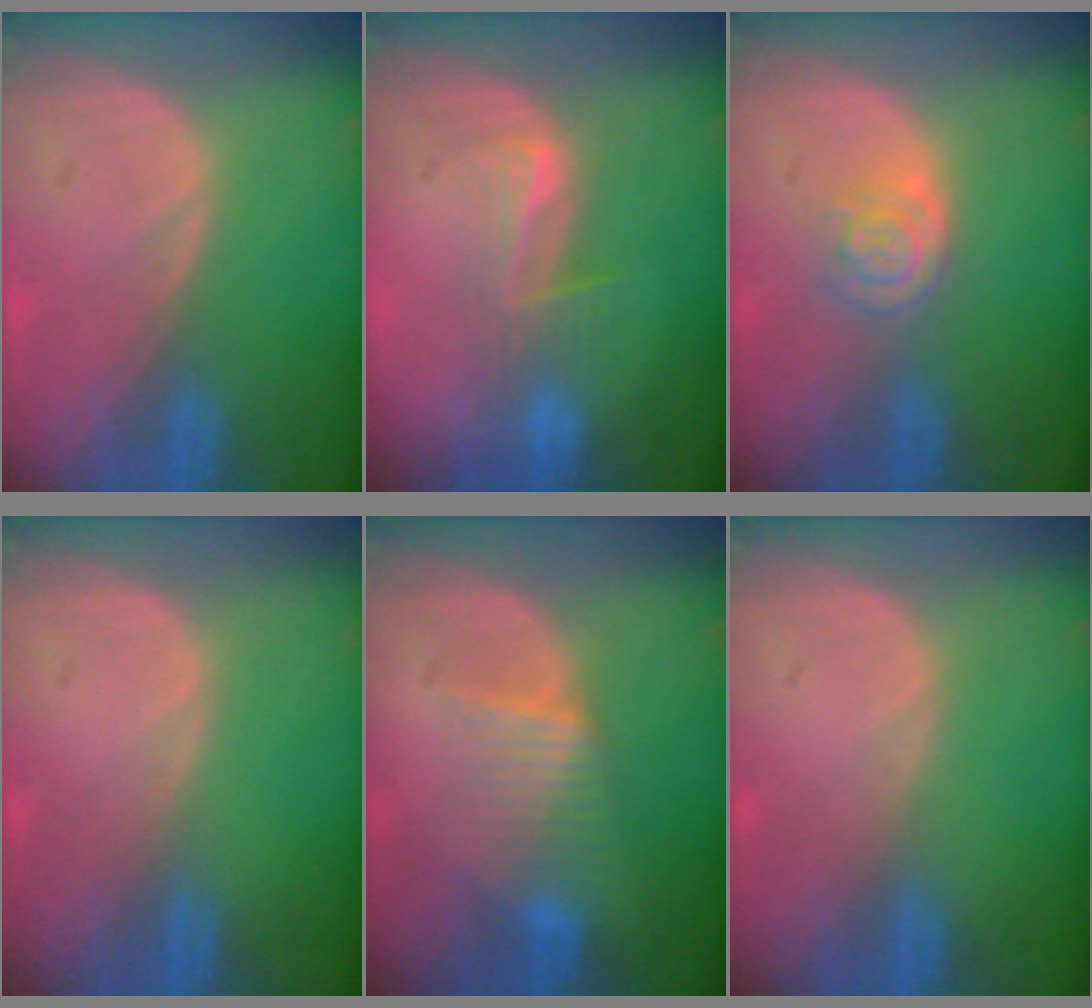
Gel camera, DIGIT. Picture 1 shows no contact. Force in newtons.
{"total": 4.0, "press": 3.7, "slide": 1.6}
{"total": 3.7, "press": 3.6, "slide": 0.8}
{"total": 0.0}
{"total": 5.0, "press": 4.9, "slide": 0.4}
{"total": 0.0}